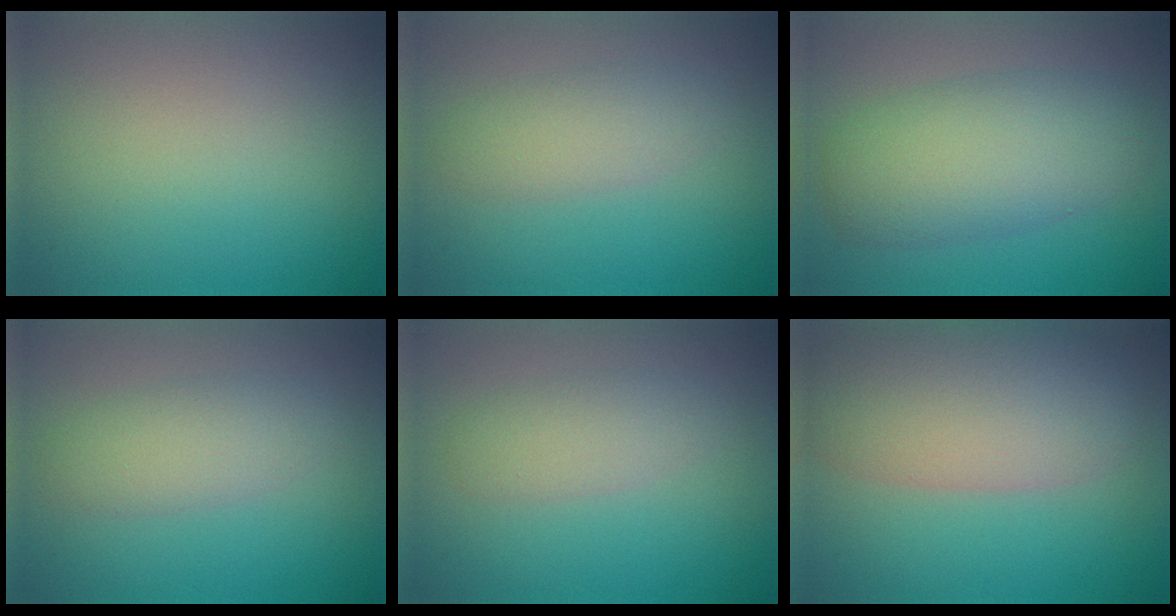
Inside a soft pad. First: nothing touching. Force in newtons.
{"total": 2.6, "press": 2.6, "slide": 0.1}
{"total": 6.2, "press": 6.2, "slide": 0.0}
{"total": 3.0, "press": 3.0, "slide": 0.1}
{"total": 2.3, "press": 2.3, "slide": 0.1}
{"total": 7.7, "press": 7.7, "slide": 0.3}